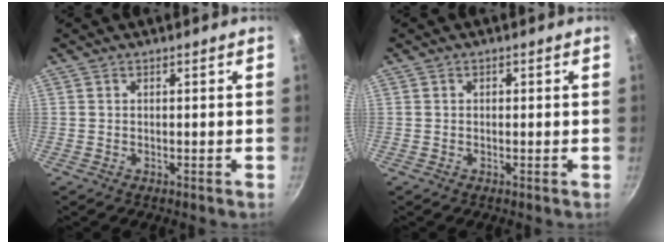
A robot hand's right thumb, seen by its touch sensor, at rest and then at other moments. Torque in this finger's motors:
{"motor_torque": [-0.64, -0.09, -0.11, 0.18, -0.04]}